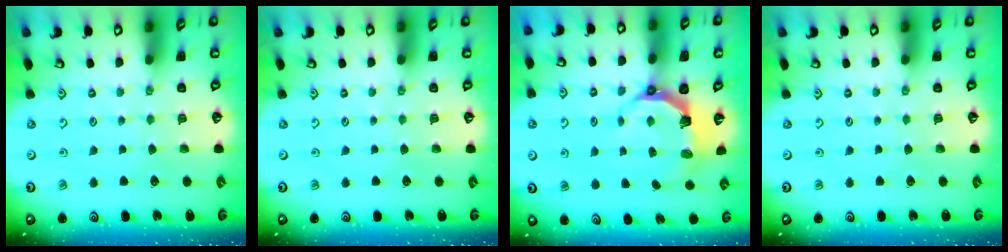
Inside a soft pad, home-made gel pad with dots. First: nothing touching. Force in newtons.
{"total": 0.0}
{"total": 6.9, "press": 5.0, "slide": 4.7}
{"total": 0.0}